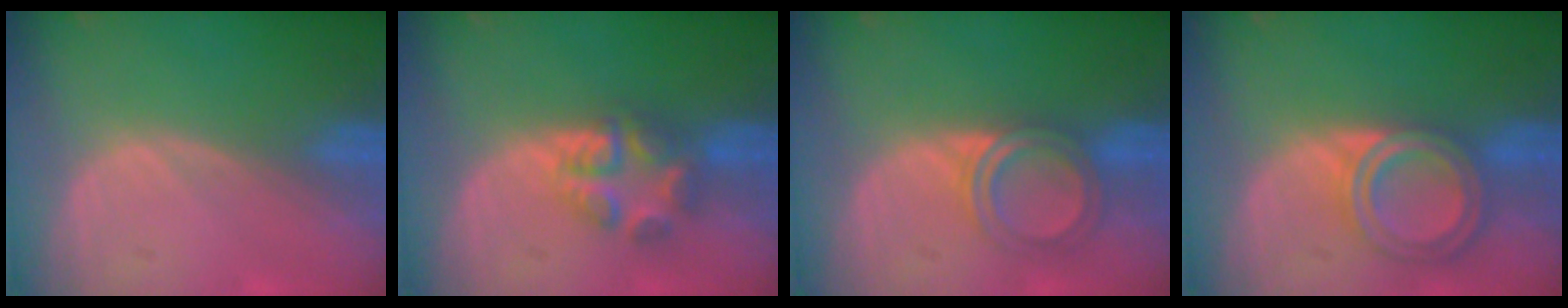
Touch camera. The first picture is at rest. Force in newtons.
{"total": 5.7, "press": 5.3, "slide": 2.0}
{"total": 4.8, "press": 4.6, "slide": 1.3}
{"total": 6.8, "press": 6.0, "slide": 3.2}